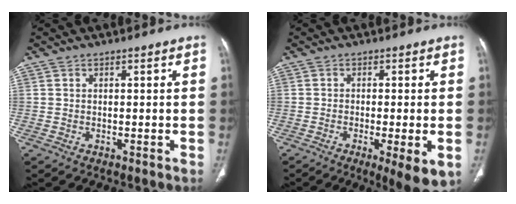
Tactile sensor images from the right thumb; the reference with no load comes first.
{"total": 8.3, "force": [-3.0, 1.8, 7.5], "torque": [-0.107, -0.017, -0.043]}